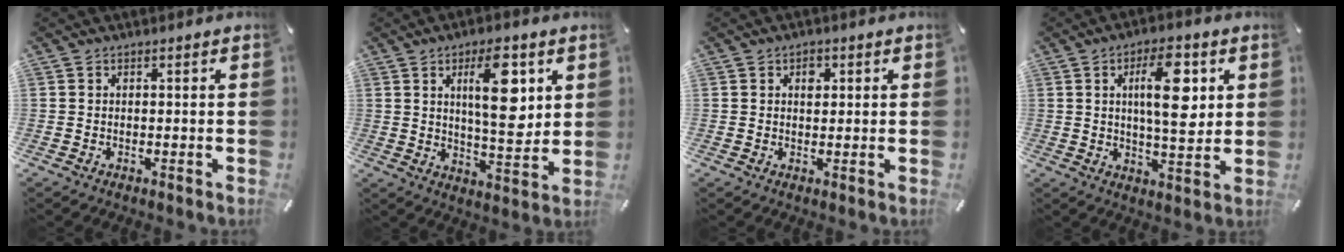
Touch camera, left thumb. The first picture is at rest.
{"total": 13.8, "force": [5.1, 5.4, 11.7], "torque": [-0.179, -0.018, 0.078]}
{"total": 2.3, "force": [0.7, 1.7, 1.3], "torque": [-0.004, -0.004, 0.007]}
{"total": 13.3, "force": [4.0, 5.2, 11.6], "torque": [-0.183, -0.010, 0.059]}